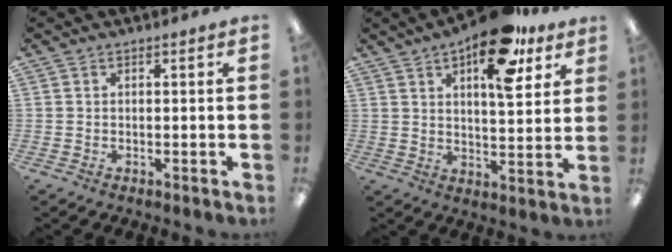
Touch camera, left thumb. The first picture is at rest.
{"total": 17.0, "force": [10.3, 7.0, 11.6], "torque": [-0.172, -0.042, 0.168]}